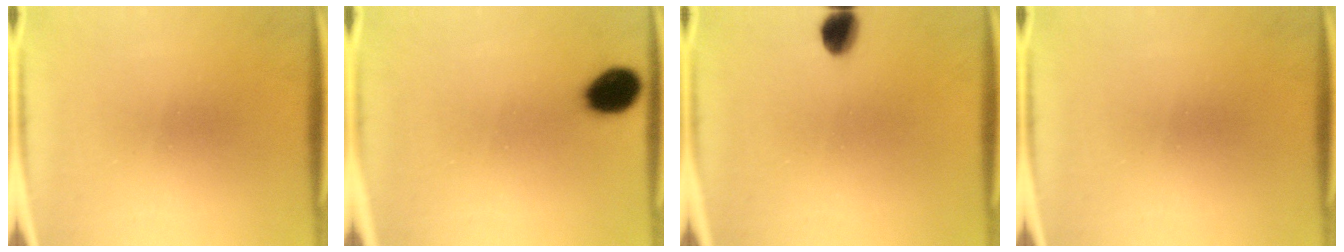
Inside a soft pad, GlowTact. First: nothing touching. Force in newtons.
{"total": 7.0}
{"total": 4.7}
{"total": 0.0}